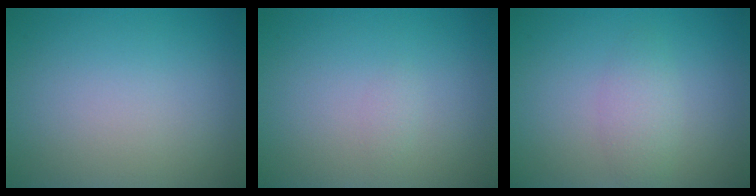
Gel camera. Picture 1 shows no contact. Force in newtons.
{"total": 0.5, "press": 0.5, "slide": 0.0}
{"total": 1.9, "press": 1.9, "slide": 0.0}